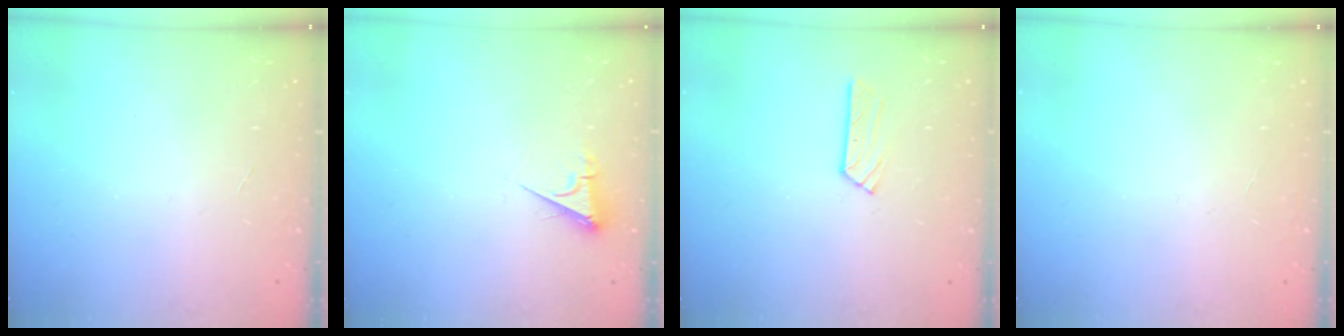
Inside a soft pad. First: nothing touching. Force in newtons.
{"total": 4.0, "press": 4.0, "slide": 0.6}
{"total": 3.6, "press": 3.6, "slide": 0.4}
{"total": 0.0}